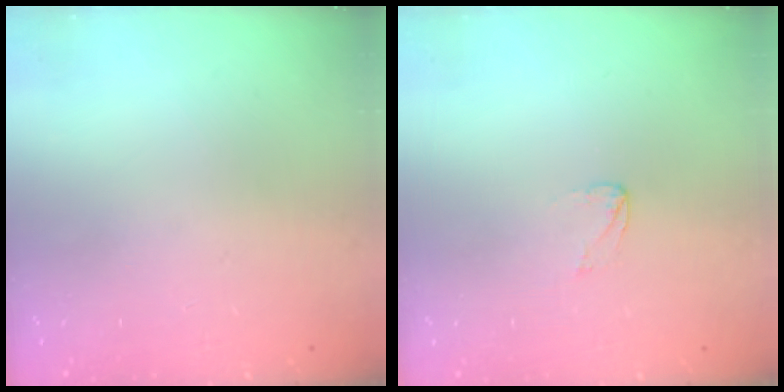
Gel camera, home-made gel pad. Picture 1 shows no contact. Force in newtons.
{"total": 2.7, "press": 2.7, "slide": 0.2}